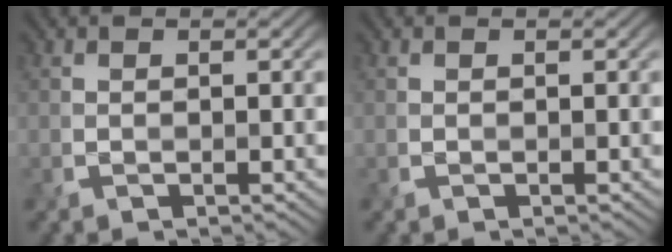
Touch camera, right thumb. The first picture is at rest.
{"total": 0.0}